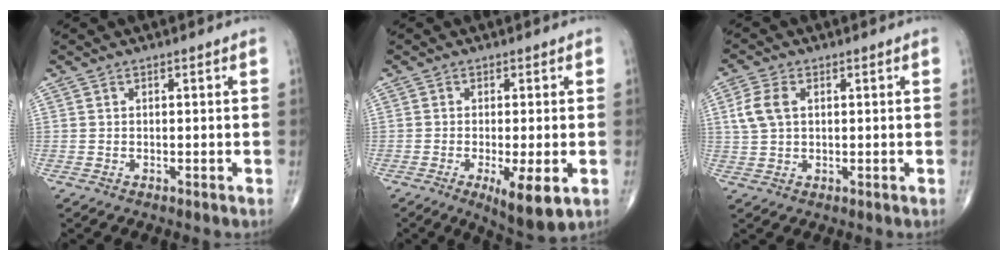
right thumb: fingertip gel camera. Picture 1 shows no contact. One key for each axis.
{"total": 8.1, "fx": -2.7, "fy": 2.0, "fz": 7.4, "tx": -0.111, "ty": -0.020, "tz": -0.039}
{"total": 5.3, "fx": 1.3, "fy": 3.3, "fz": 3.9, "tx": -0.090, "ty": 0.008, "tz": 0.024}